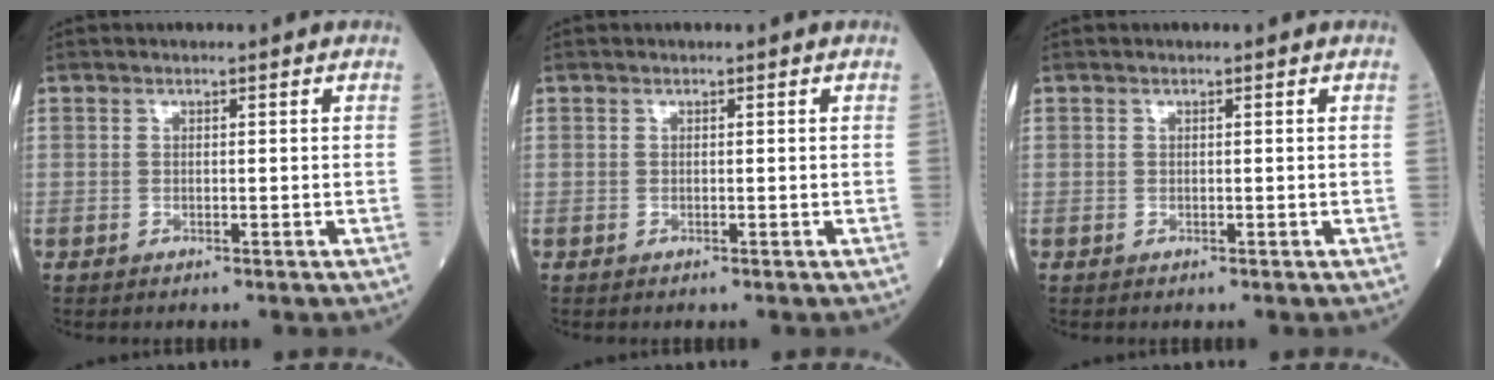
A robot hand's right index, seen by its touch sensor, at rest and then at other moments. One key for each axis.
{"total": 0.0}
{"total": 0.0}